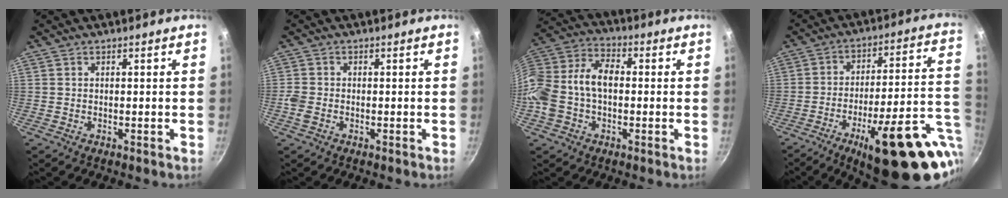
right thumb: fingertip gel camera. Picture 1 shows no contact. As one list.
[{"total": 2.6, "force": [-0.9, 1.9, 1.5], "torque": [-0.035, 0.005, -0.021]}, {"total": 15.8, "force": [-0.9, 10.8, 11.5], "torque": [-0.214, 0.047, -0.031]}, {"total": 25.7, "force": [-9.0, 8.0, 22.7], "torque": [-0.269, 0.019, -0.116]}]